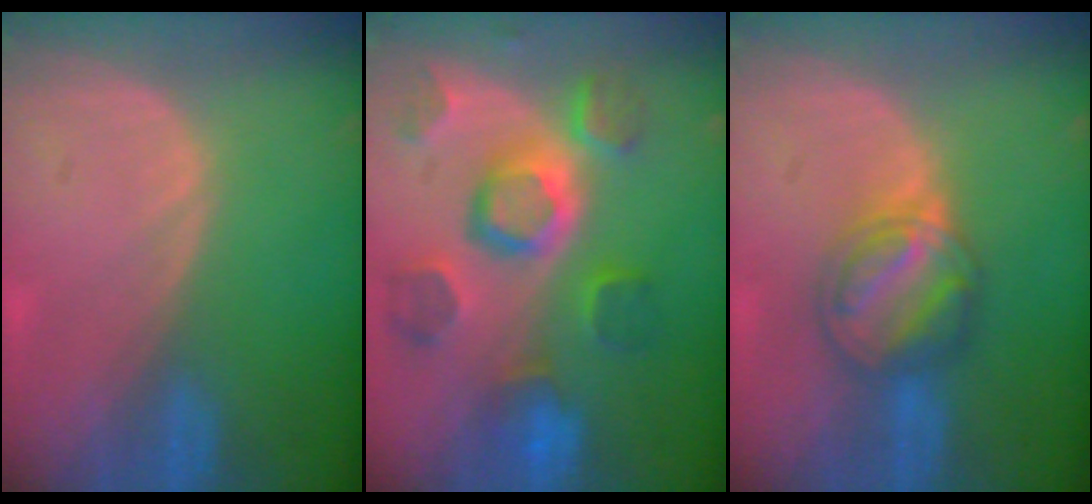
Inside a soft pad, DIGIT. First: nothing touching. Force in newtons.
{"total": 11.3, "press": 10.0, "slide": 5.2}
{"total": 6.4, "press": 6.2, "slide": 1.7}